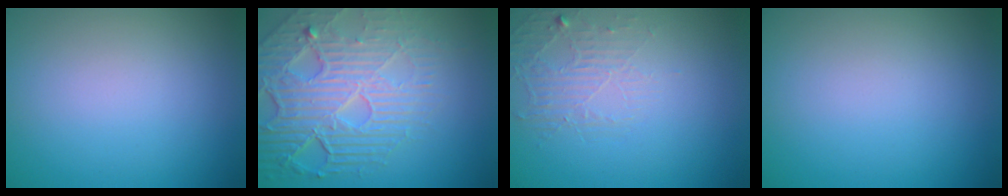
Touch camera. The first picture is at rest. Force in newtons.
{"total": 8.6, "press": 5.8, "slide": 6.4}
{"total": 1.8, "press": 0.8, "slide": 1.6}
{"total": 0.0}